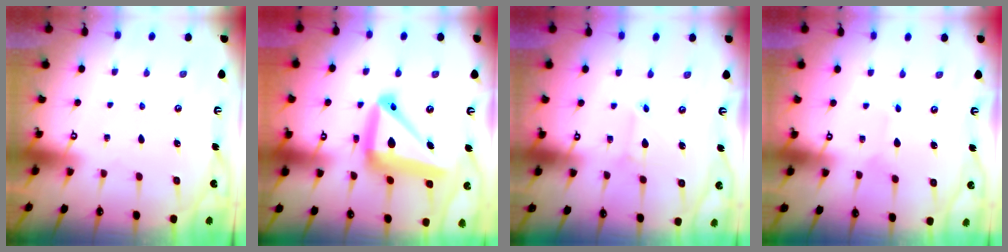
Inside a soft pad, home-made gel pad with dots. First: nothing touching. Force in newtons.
{"total": 19.1, "press": 19.0, "slide": 2.2}
{"total": 2.3, "press": 2.3, "slide": 0.2}
{"total": 1.9, "press": 1.9, "slide": 0.2}